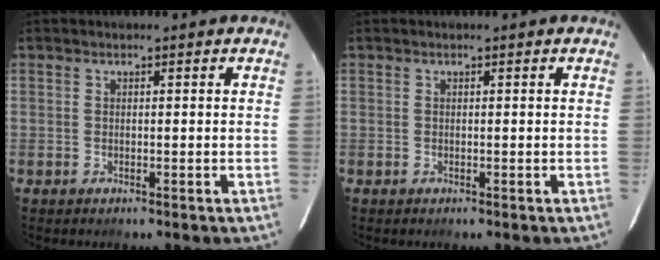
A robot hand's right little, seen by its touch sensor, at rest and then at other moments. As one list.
[{"total": 0.0}]